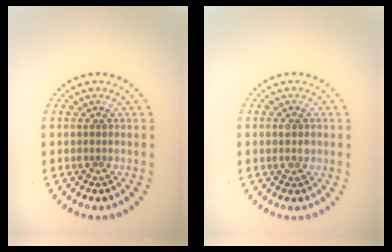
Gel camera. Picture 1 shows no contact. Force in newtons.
{"total": 1.0, "press": 1.0, "slide": 0.1}